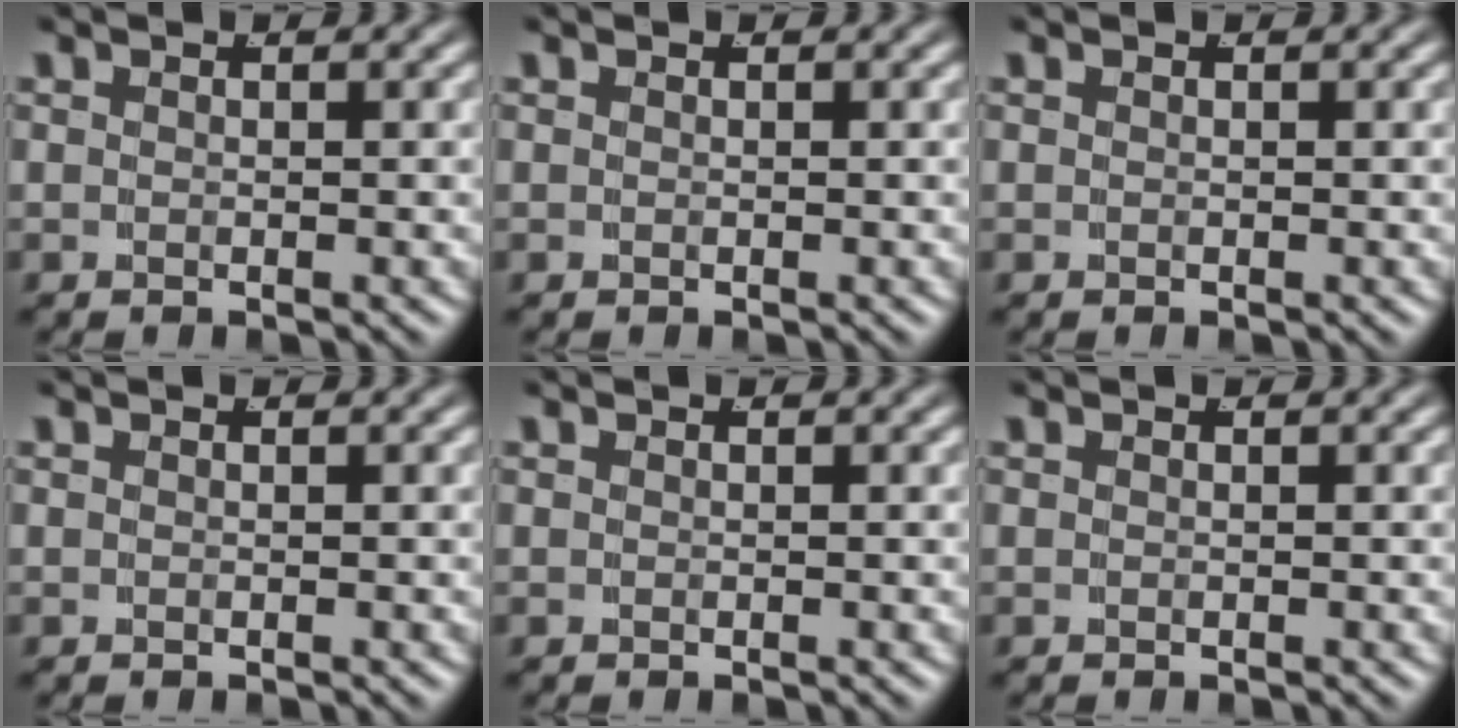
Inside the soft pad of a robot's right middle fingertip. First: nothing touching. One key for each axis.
{"total": 0.0}
{"total": 0.0}
{"total": 0.0}
{"total": 0.0}
{"total": 0.0}